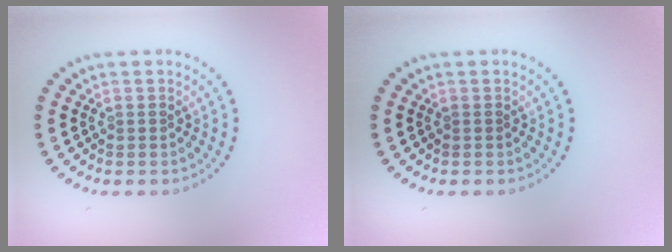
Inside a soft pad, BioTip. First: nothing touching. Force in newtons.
{"total": 0.0}